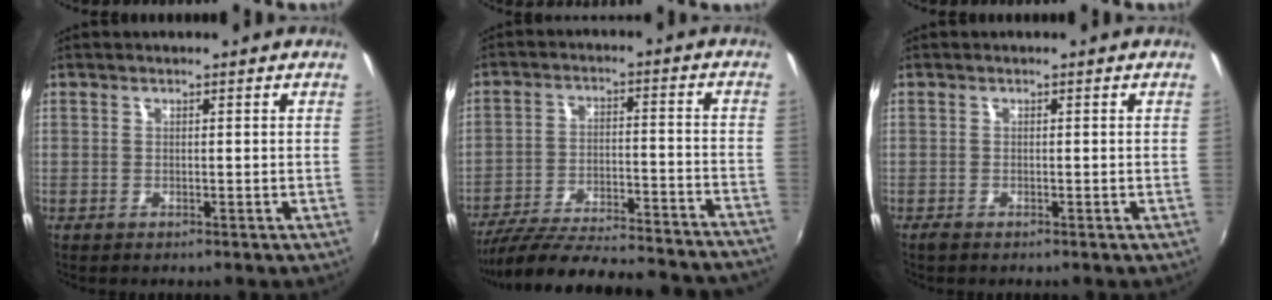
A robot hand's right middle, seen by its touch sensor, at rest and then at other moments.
{"total": 31.1, "force": [-28.0, 4.4, 12.6], "torque": [-0.215, -0.041, -0.377]}
{"total": 0.8, "force": [-0.7, 0.3, 0.3], "torque": [-0.007, -0.004, -0.015]}